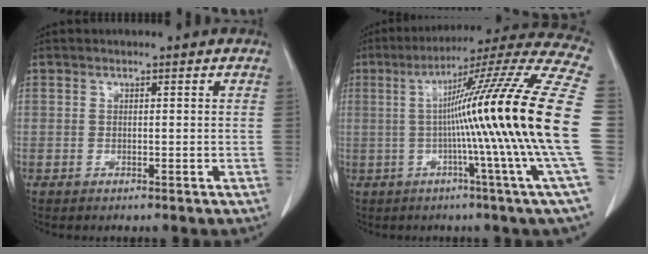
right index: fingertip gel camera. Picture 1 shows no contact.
{"total": 26.3, "force": [-0.8, -2.5, 26.1], "torque": [-0.304, 0.013, -0.039]}